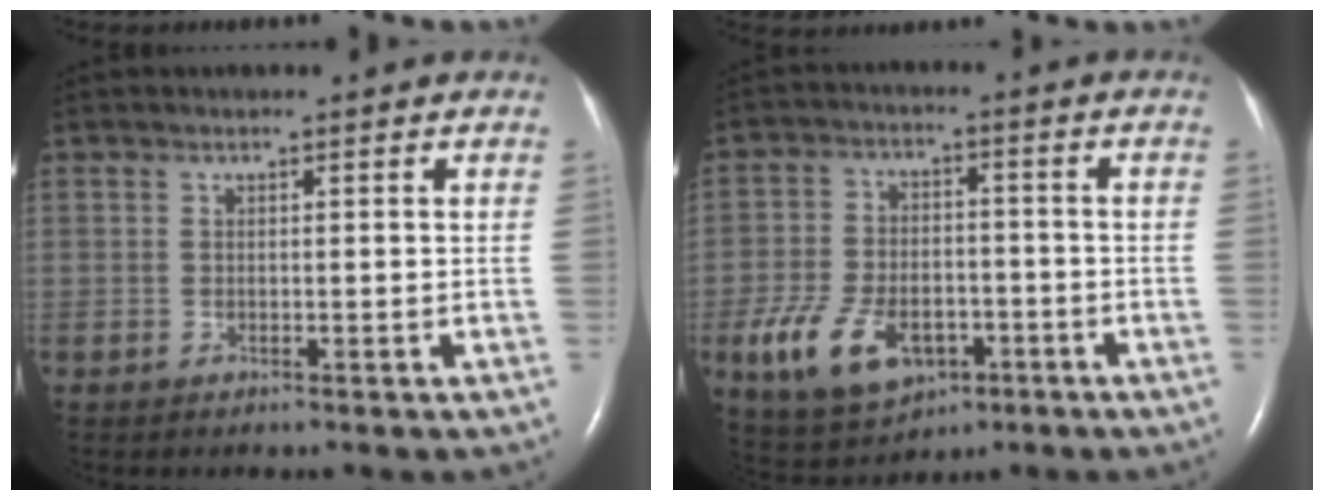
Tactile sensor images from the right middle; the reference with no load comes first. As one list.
[{"total": 11.9, "force": [-5.0, 7.1, 8.2], "torque": [-0.172, -0.001, -0.076]}]